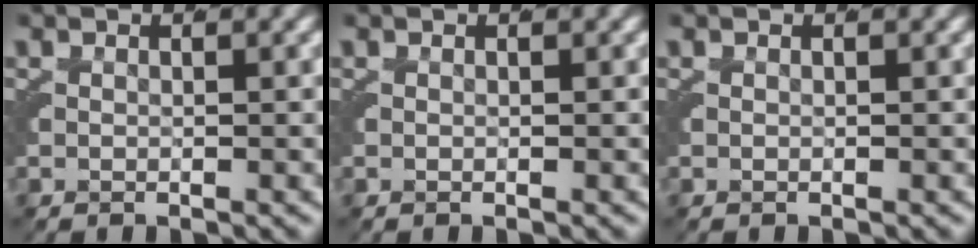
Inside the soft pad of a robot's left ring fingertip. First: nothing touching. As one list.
[{"total": 0.0}, {"total": 0.0}]